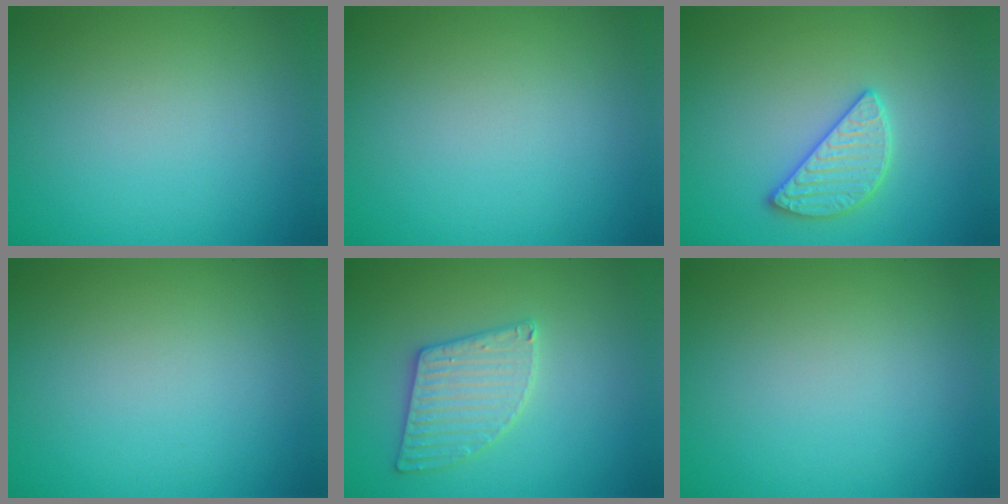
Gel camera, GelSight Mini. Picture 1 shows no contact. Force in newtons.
{"total": 0.0}
{"total": 2.7, "press": 2.7, "slide": 0.4}
{"total": 0.0}
{"total": 3.2, "press": 3.2, "slide": 0.1}
{"total": 0.0}